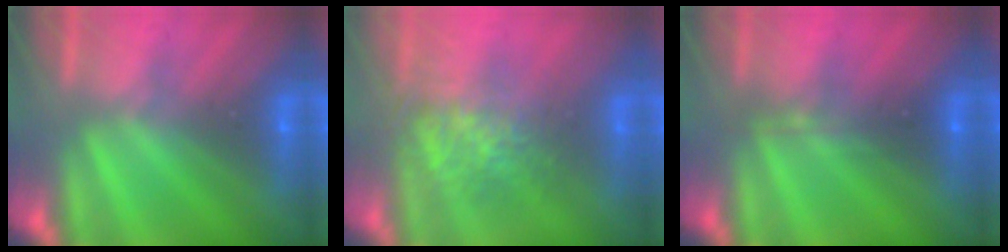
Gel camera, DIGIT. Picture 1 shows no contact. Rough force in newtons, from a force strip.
{"total": 3.7}
{"total": 2.3}